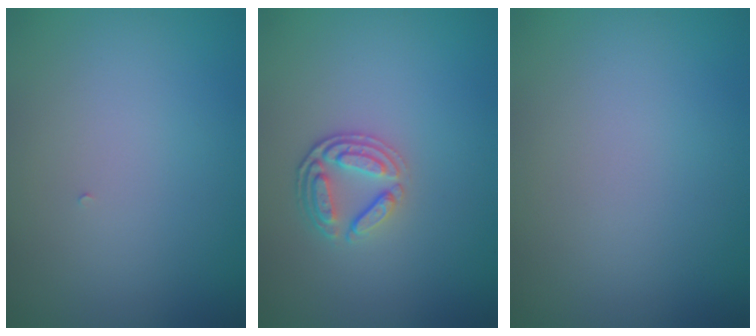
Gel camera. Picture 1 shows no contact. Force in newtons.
{"total": 2.9, "press": 2.5, "slide": 1.5}
{"total": 0.0}